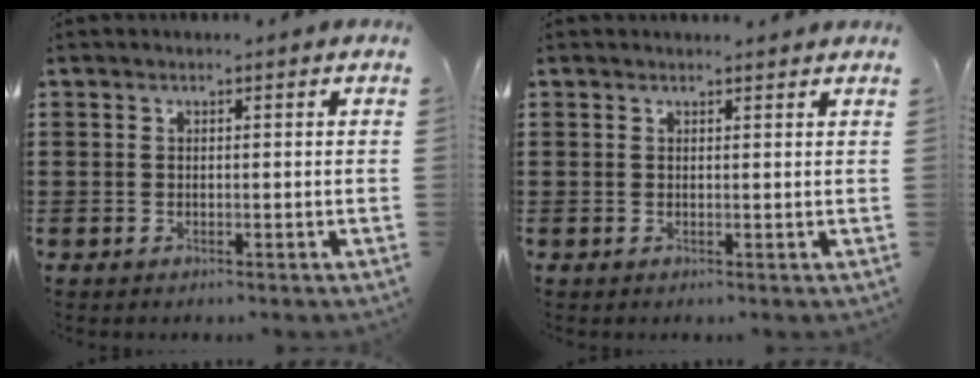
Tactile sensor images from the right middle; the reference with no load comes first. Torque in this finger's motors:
{"motor_torque": [0.02, -0.46, 0.18, -0.01]}